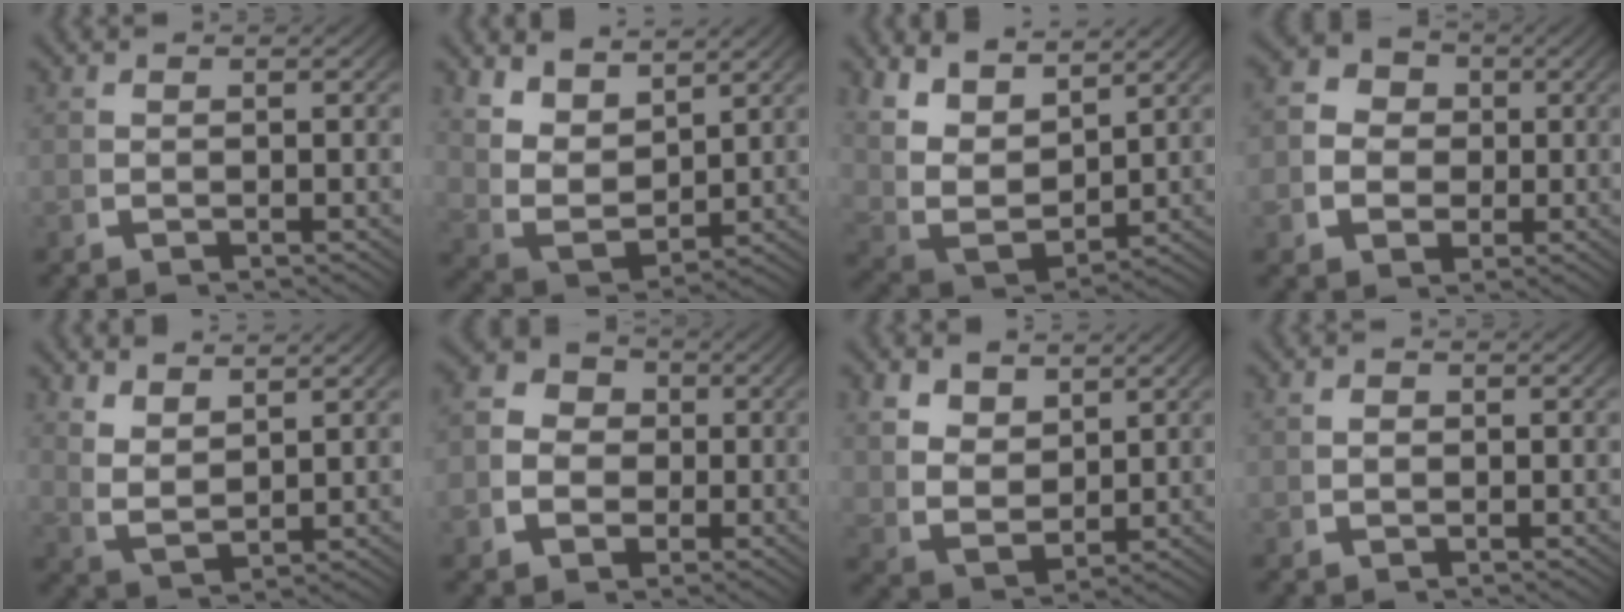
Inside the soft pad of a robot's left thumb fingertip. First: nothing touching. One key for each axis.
{"total": 6.3, "fx": 2.2, "fy": 4.1, "fz": 4.1, "tx": -0.105, "ty": -0.018, "tz": 0.049}
{"total": 8.0, "fx": 2.7, "fy": 5.3, "fz": 5.4, "tx": -0.136, "ty": -0.020, "tz": 0.055}
{"total": 7.3, "fx": 0.6, "fy": 6.5, "fz": 3.3, "tx": -0.070, "ty": -0.010, "tz": 0.003}
{"total": 3.8, "fx": 2.2, "fy": 2.0, "fz": 2.4, "tx": -0.057, "ty": -0.016, "tz": 0.058}
{"total": 7.4, "fx": 0.4, "fy": 6.6, "fz": 3.2, "tx": -0.060, "ty": -0.002, "tz": -0.006}
{"total": 4.8, "fx": 1.7, "fy": 3.3, "fz": 3.0, "tx": -0.075, "ty": -0.023, "tz": 0.046}
{"total": 0.6, "fx": 0.2, "fy": 0.5, "fz": 0.3, "tx": -0.007, "ty": -0.004, "tz": 0.005}